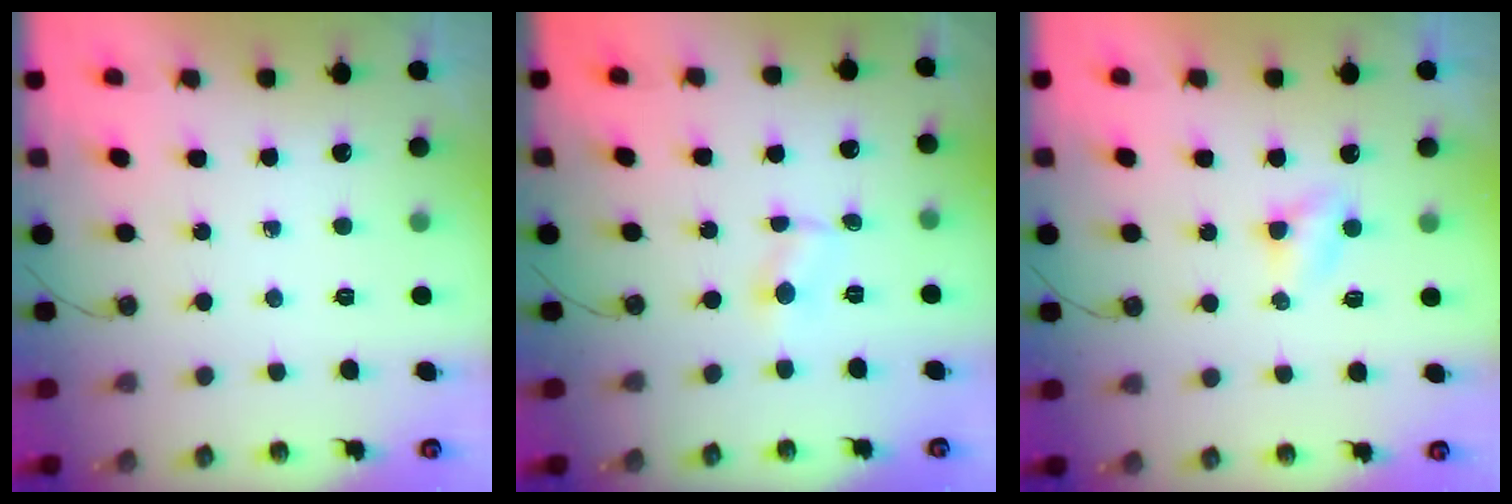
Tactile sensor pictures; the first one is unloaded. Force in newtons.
{"total": 1.7, "press": 1.6, "slide": 0.2}
{"total": 2.7, "press": 2.7, "slide": 0.3}